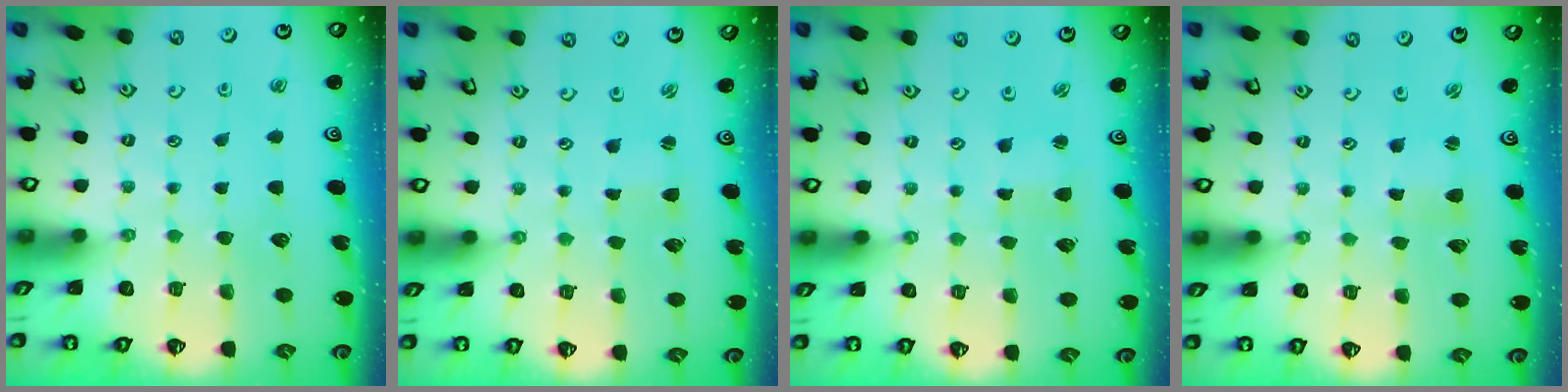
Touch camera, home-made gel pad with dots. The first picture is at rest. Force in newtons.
{"total": 0.0}
{"total": 2.2, "press": 2.1, "slide": 0.3}
{"total": 1.1, "press": 1.1, "slide": 0.2}